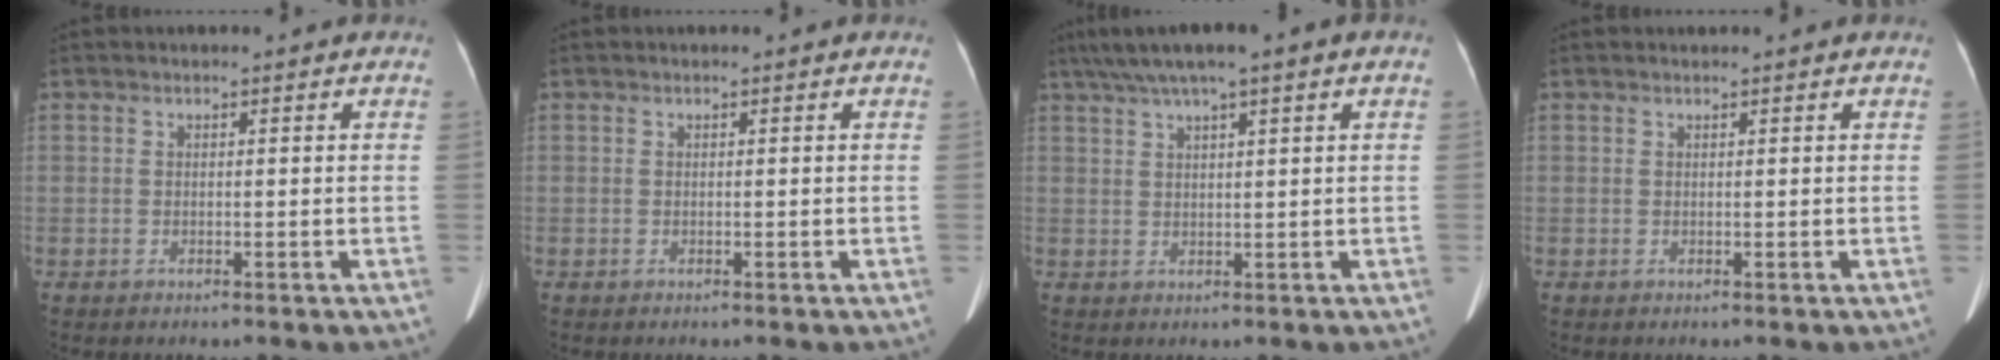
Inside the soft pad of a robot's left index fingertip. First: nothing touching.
{"total": 0.0}
{"total": 7.5, "force": [4.7, 0.7, 5.8], "torque": [-0.104, 0.039, 0.078]}
{"total": 0.0}